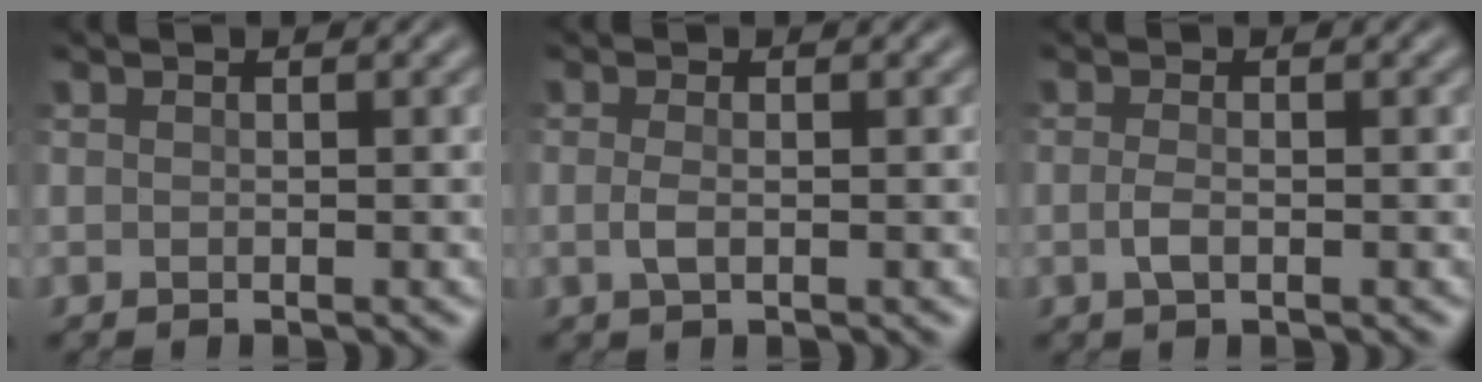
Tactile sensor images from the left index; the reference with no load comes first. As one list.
[{"total": 1.0, "force": [0.0, 0.3, 0.9], "torque": [-0.024, 0.003, -0.003]}, {"total": 1.0, "force": [-0.2, 0.4, 0.9], "torque": [-0.024, 0.004, -0.005]}]